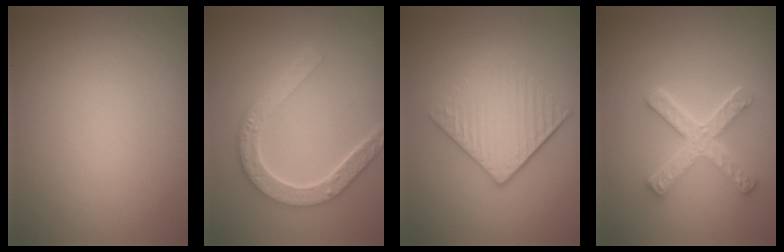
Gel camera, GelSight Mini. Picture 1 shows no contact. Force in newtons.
{"total": 5.1, "press": 4.0, "slide": 3.2}
{"total": 4.8, "press": 3.6, "slide": 3.2}
{"total": 4.2, "press": 3.4, "slide": 2.4}